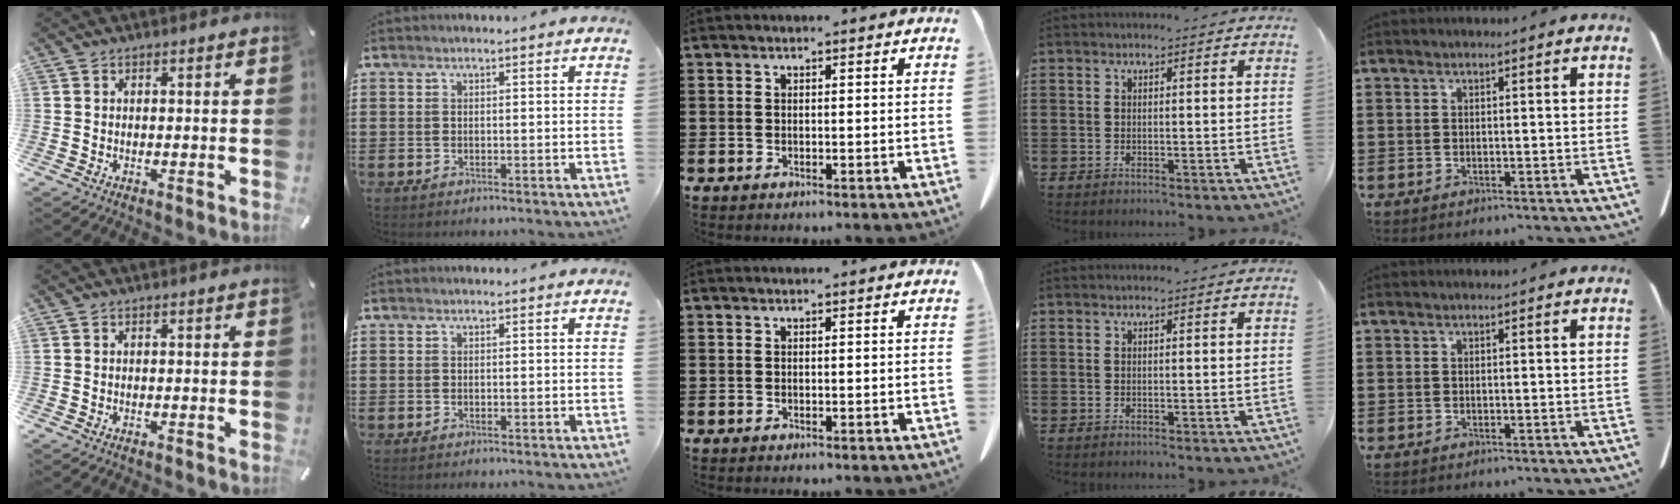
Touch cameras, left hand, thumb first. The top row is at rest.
{}